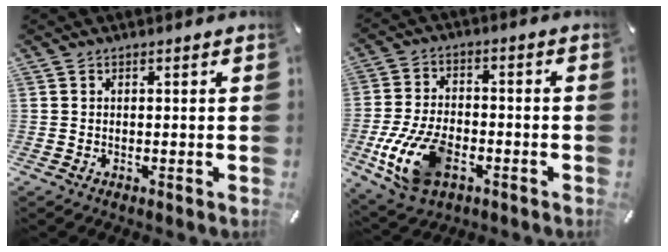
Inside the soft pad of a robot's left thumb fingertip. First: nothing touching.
{"total": 13.8, "force": [-5.1, 8.5, 9.7], "torque": [-0.208, 0.013, -0.089]}